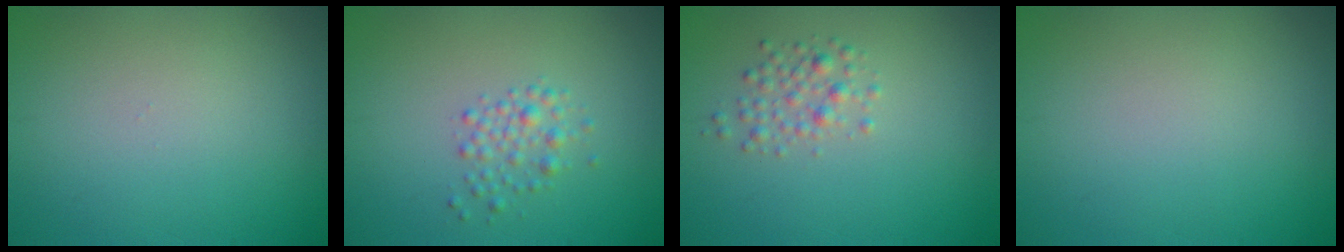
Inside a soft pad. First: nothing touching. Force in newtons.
{"total": 1.7, "press": 1.7, "slide": 0.1}
{"total": 1.8, "press": 1.8, "slide": 0.1}
{"total": 0.0}